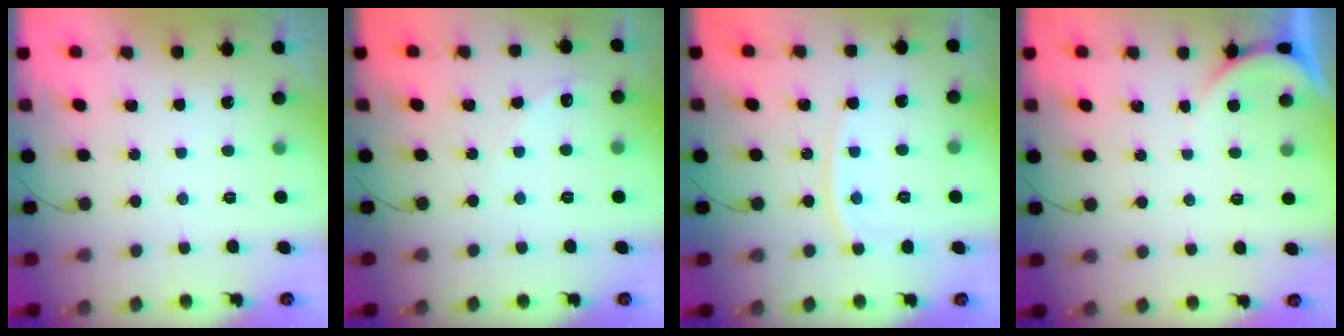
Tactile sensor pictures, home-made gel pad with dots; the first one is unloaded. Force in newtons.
{"total": 3.7, "press": 3.7, "slide": 0.5}
{"total": 7.3, "press": 7.2, "slide": 0.9}
{"total": 2.0, "press": 2.0, "slide": 0.2}